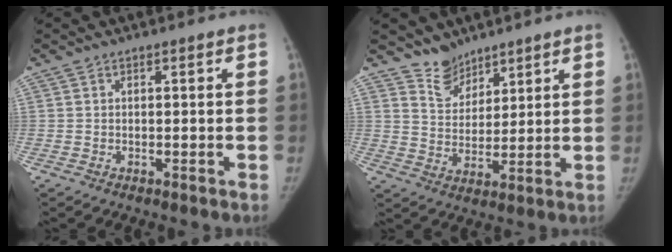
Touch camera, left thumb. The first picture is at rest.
{"total": 5.9, "force": [5.1, 3.0, 0.5], "torque": [0.021, -0.050, 0.102]}